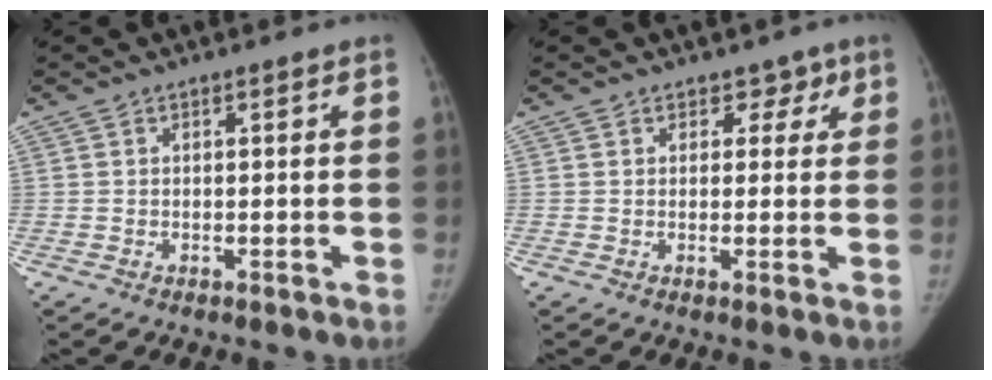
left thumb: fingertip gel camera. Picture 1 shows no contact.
{"total": 3.1, "force": [1.8, 2.4, 0.8], "torque": [0.020, -0.007, 0.018]}